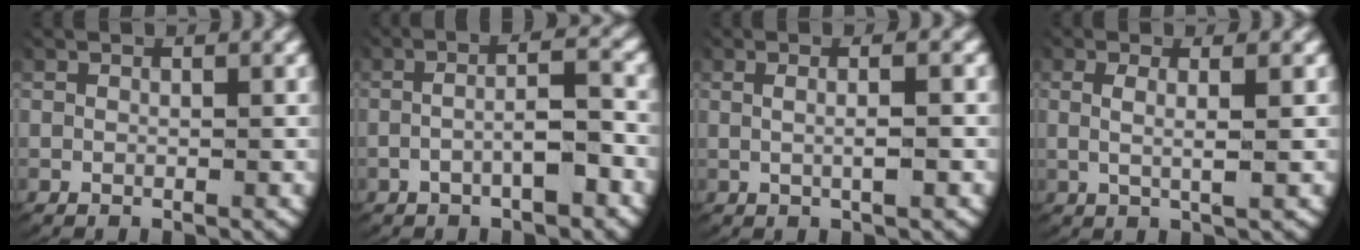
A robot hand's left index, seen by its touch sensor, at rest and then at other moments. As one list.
[{"total": 3.6, "force": [-1.2, 0.8, 3.3], "torque": [-0.055, 0.004, -0.021]}, {"total": 2.1, "force": [0.0, 0.3, 2.1], "torque": [-0.039, -0.002, 0.005]}, {"total": 2.4, "force": [0.5, 0.5, 2.3], "torque": [-0.051, -0.010, 0.016]}]